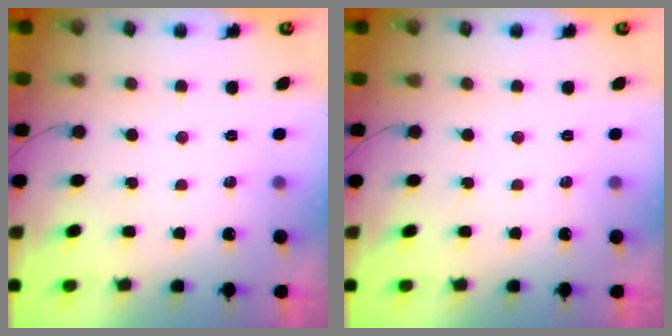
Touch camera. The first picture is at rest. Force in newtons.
{"total": 0.0}